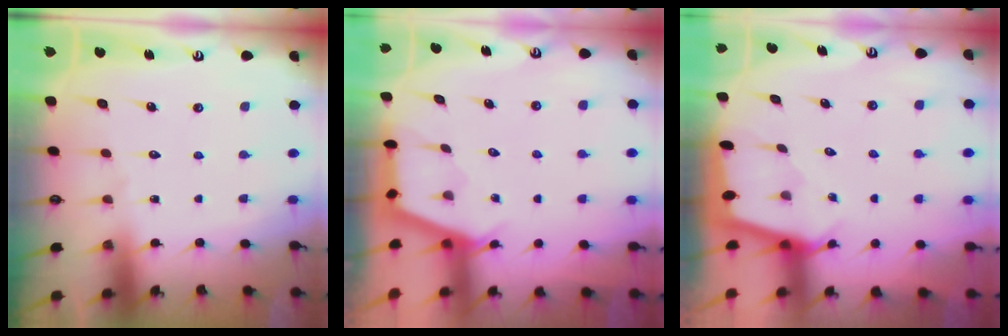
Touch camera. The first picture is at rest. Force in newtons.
{"total": 2.9, "press": 2.9, "slide": 0.3}
{"total": 2.2, "press": 2.2, "slide": 0.3}